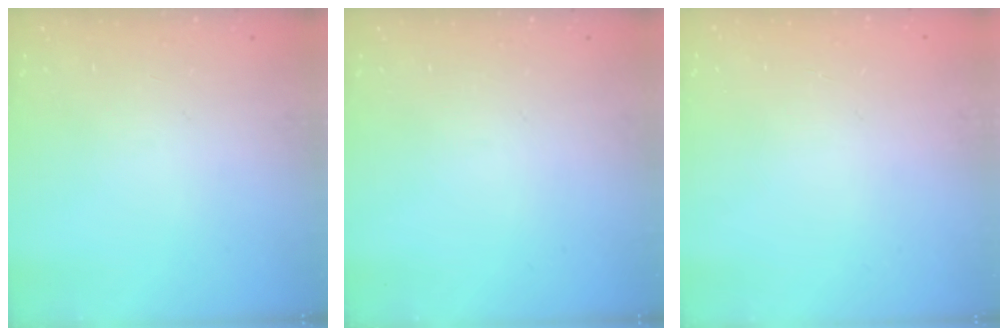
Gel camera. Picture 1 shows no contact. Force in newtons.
{"total": 0.0}
{"total": 0.0}